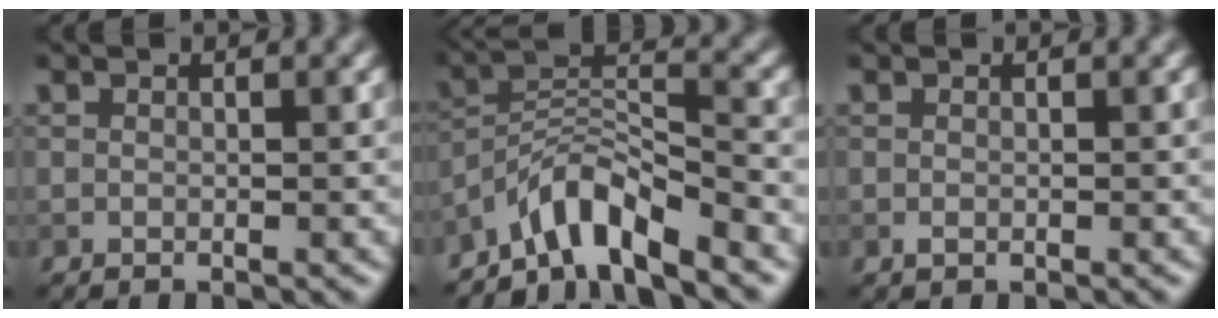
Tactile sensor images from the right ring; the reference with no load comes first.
{"total": 5.9, "force": [-4.9, 1.1, 3.1], "torque": [-0.045, 0.010, -0.096]}
{"total": 0.6, "force": [-0.2, 0.5, 0.4], "torque": [-0.005, -0.002, -0.004]}